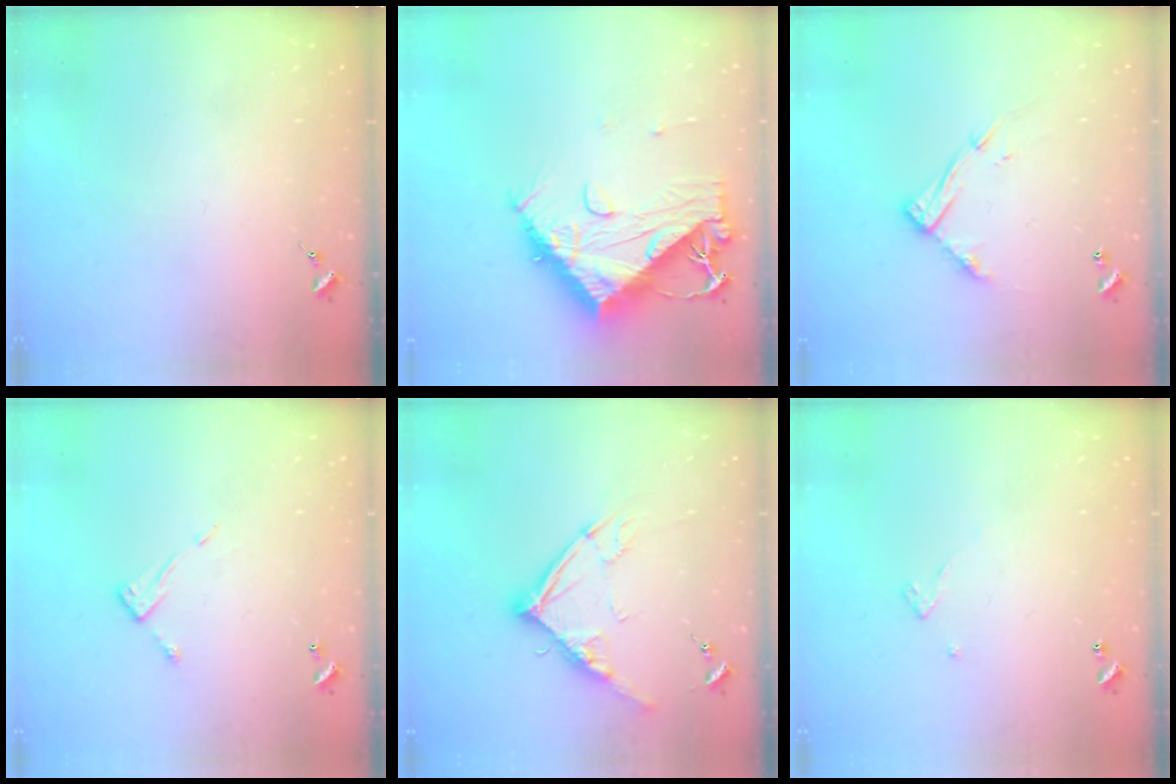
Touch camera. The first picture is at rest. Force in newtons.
{"total": 13.9, "press": 13.8, "slide": 1.3}
{"total": 12.2, "press": 12.1, "slide": 0.9}
{"total": 6.7, "press": 6.7, "slide": 0.2}
{"total": 12.9, "press": 12.8, "slide": 1.3}
{"total": 3.2, "press": 3.2, "slide": 0.1}